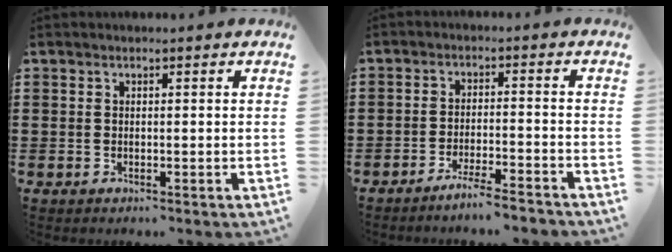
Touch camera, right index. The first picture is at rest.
{"total": 4.1, "force": [-3.7, -0.4, 1.6], "torque": [-0.026, -0.005, -0.071]}